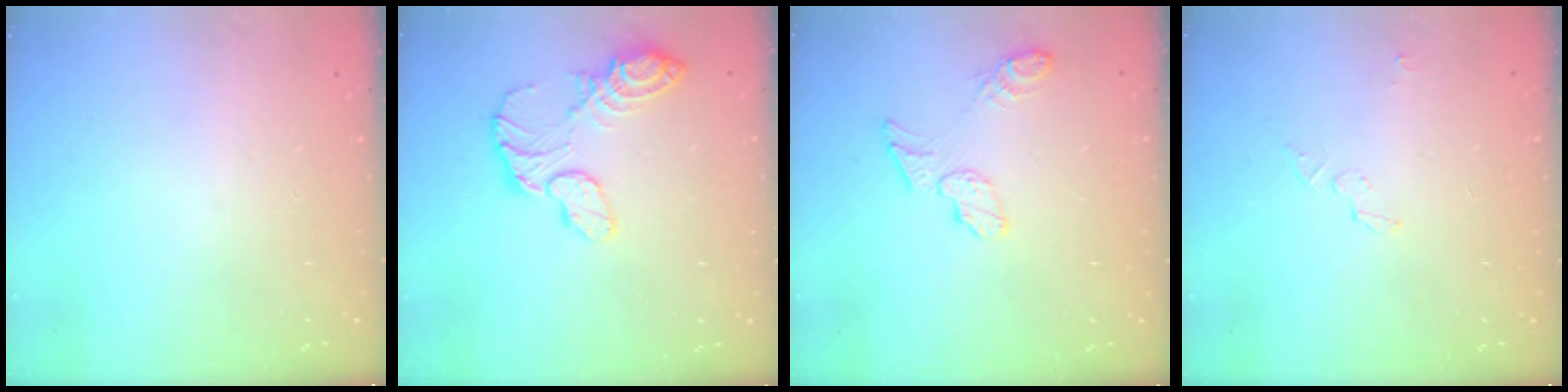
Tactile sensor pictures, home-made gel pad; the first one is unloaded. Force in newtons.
{"total": 12.0, "press": 11.9, "slide": 1.2}
{"total": 7.3, "press": 7.3, "slide": 0.3}
{"total": 2.8, "press": 2.8, "slide": 0.1}